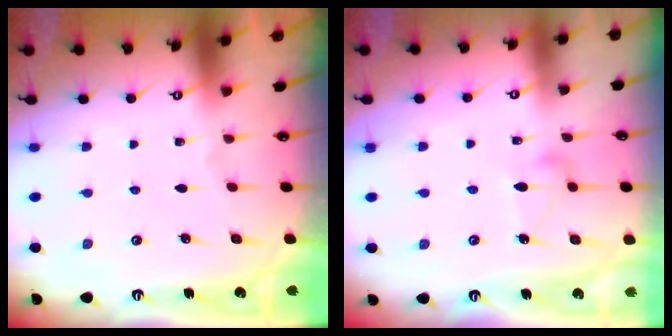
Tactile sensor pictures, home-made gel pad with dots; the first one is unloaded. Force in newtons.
{"total": 8.4, "press": 8.4, "slide": 0.1}